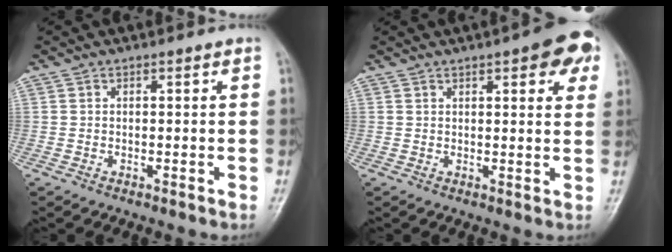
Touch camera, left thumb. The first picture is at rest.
{"total": 8.6, "force": [4.3, 2.8, 6.9], "torque": [-0.058, -0.006, 0.044]}